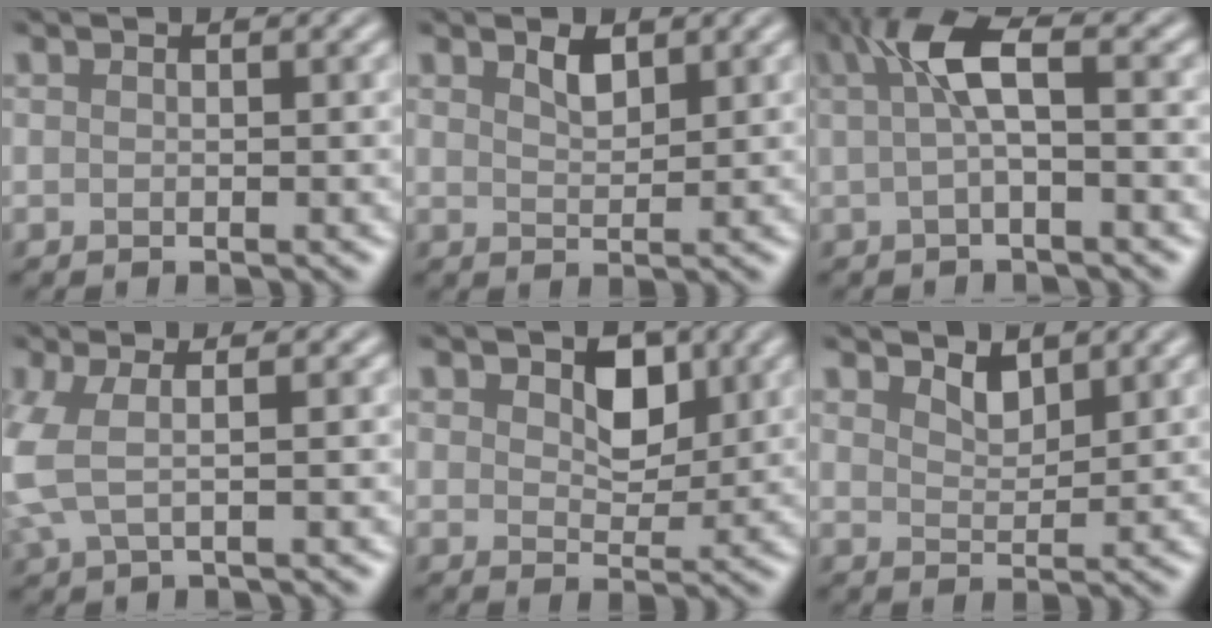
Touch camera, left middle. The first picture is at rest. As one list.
[{"total": 1.5, "force": [1.4, 0.3, 0.6], "torque": [-0.014, 0.006, 0.028]}, {"total": 3.9, "force": [0.8, 0.8, 3.7], "torque": [-0.072, 0.015, 0.014]}, {"total": 3.1, "force": [0.3, 1.1, 2.9], "torque": [-0.078, 0.006, 0.005]}, {"total": 3.3, "force": [1.6, 2.1, 2.1], "torque": [-0.040, 0.004, 0.028]}, {"total": 1.8, "force": [1.7, 0.3, 0.2], "torque": [-0.010, 0.000, 0.036]}]